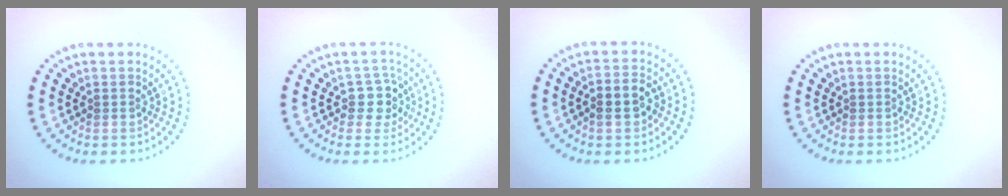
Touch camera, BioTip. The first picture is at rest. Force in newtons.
{"total": 2.4, "press": 2.0, "slide": 1.3}
{"total": 2.8, "press": 2.6, "slide": 0.8}
{"total": 0.0}